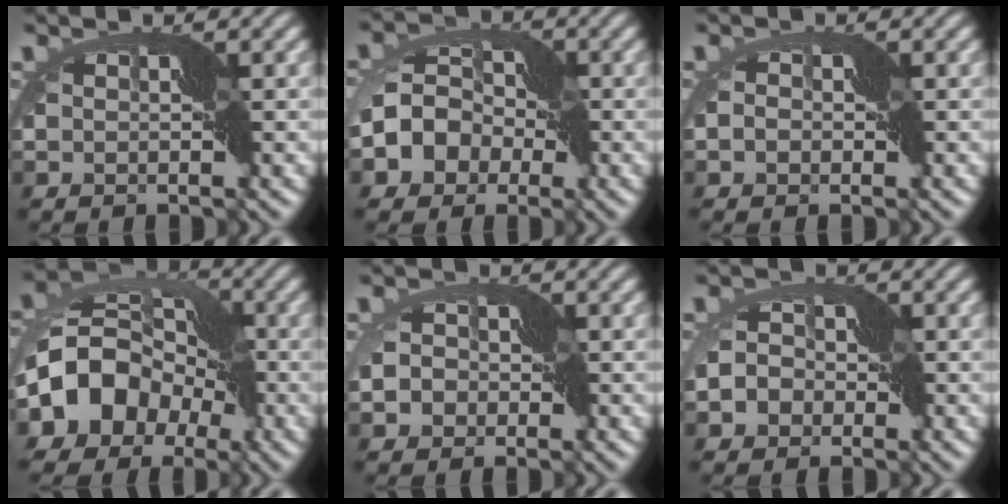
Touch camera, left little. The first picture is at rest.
{"total": 5.9, "force": [-1.2, 4.5, 3.6], "torque": [-0.069, -0.002, -0.044]}
{"total": 1.5, "force": [-0.5, 1.1, 0.8], "torque": [-0.006, 0.004, -0.018]}
{"total": 12.4, "force": [-3.0, 9.3, 7.6], "torque": [-0.140, -0.005, -0.075]}
{"total": 4.2, "force": [-2.3, 3.3, 1.3], "torque": [-0.010, -0.007, -0.055]}
{"total": 3.6, "force": [-1.7, 2.9, 1.5], "torque": [-0.012, 0.001, -0.046]}